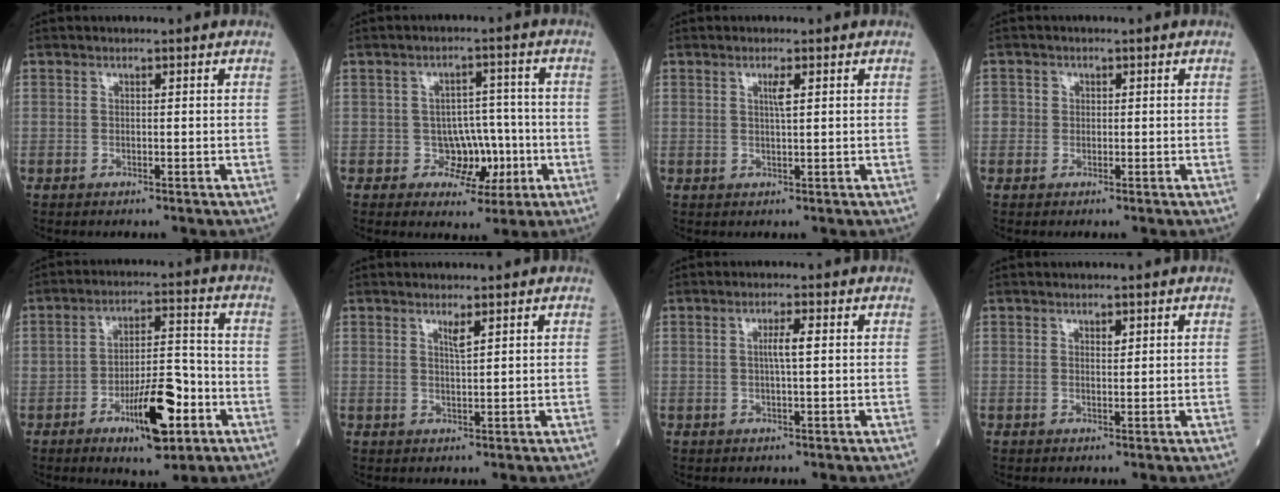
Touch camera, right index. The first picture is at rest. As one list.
[{"total": 5.7, "force": [-1.5, 4.5, 3.2], "torque": [-0.025, 0.015, -0.016]}, {"total": 1.8, "force": [0.7, 0.0, 1.6], "torque": [-0.031, -0.002, 0.011]}, {"total": 1.6, "force": [-0.2, 1.6, 0.2], "torque": [0.008, 0.007, -0.004]}, {"total": 11.0, "force": [-4.6, 3.1, 9.4], "torque": [-0.151, 0.004, -0.071]}, {"total": 1.6, "force": [1.0, -0.1, 1.2], "torque": [-0.023, -0.007, 0.018]}, {"total": 2.5, "force": [0.3, 0.0, 2.4], "torque": [-0.044, 0.001, 0.003]}, {"total": 1.0, "force": [0.6, 0.4, 0.7], "torque": [-0.010, -0.002, 0.009]}]